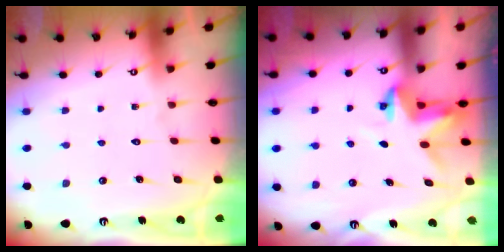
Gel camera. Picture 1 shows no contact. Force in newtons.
{"total": 3.5, "press": 3.5, "slide": 0.3}